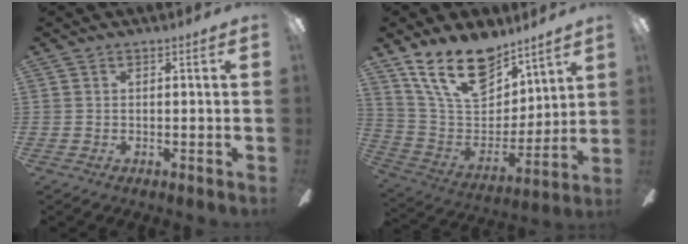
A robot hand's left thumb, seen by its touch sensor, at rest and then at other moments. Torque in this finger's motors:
{"motor_torque": [1.55, 0.94, 1.44, -1.33, 0.11]}